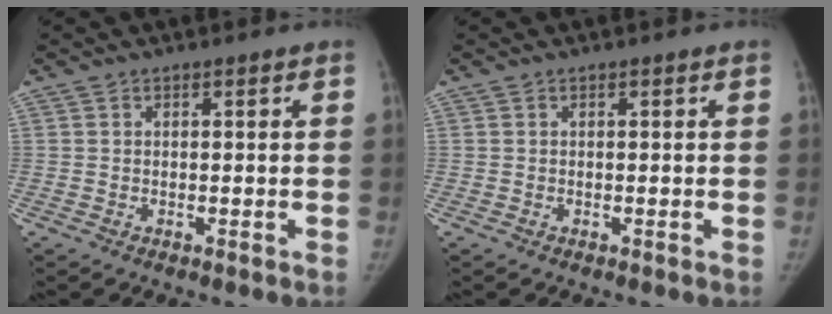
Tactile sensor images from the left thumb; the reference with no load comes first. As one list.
[{"total": 0.0}]